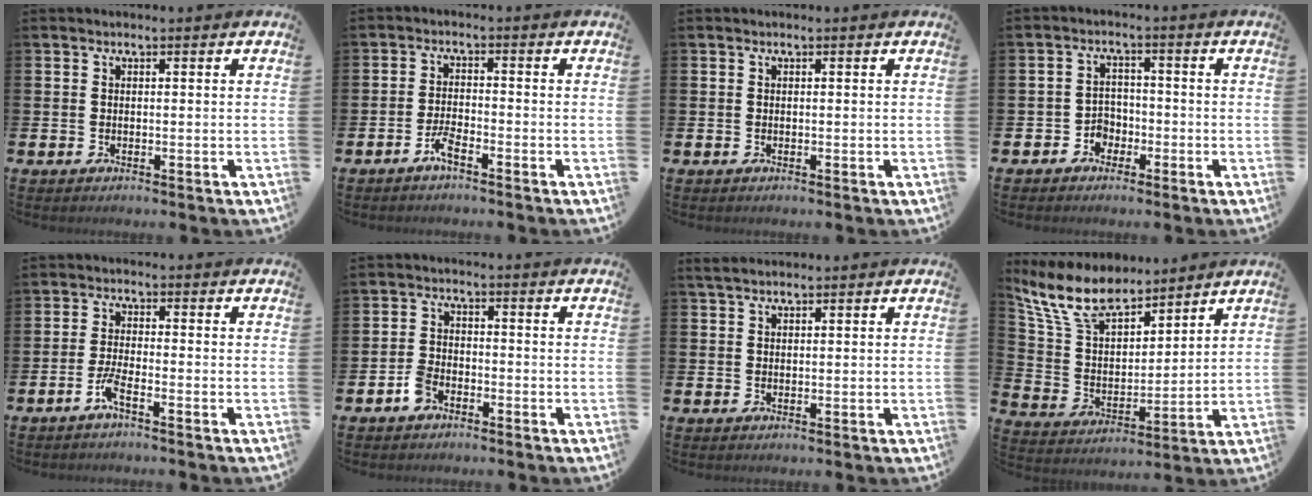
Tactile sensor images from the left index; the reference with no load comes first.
{"total": 2.7, "force": [-1.9, 0.5, 1.8], "torque": [-0.038, 0.007, -0.033]}
{"total": 0.0}
{"total": 2.8, "force": [-1.8, 2.1, 0.5], "torque": [-0.024, 0.005, -0.040]}
{"total": 2.5, "force": [-1.6, 0.1, 1.9], "torque": [-0.048, 0.001, -0.030]}
{"total": 2.8, "force": [-2.1, 1.4, 1.2], "torque": [-0.029, 0.010, -0.040]}
{"total": 1.7, "force": [1.5, 0.4, 0.7], "torque": [-0.014, 0.004, 0.028]}
{"total": 10.5, "force": [9.0, 3.7, 4.0], "torque": [-0.123, -0.040, 0.168]}